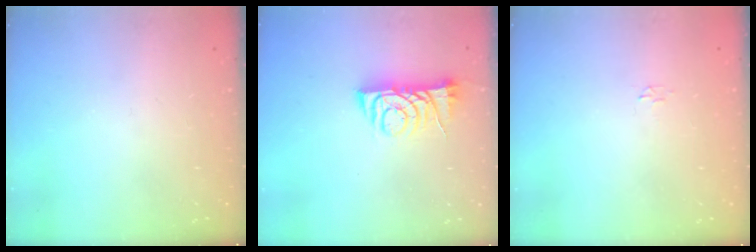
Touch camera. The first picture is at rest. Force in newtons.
{"total": 7.4, "press": 7.3, "slide": 1.0}
{"total": 1.9, "press": 1.9, "slide": 0.3}